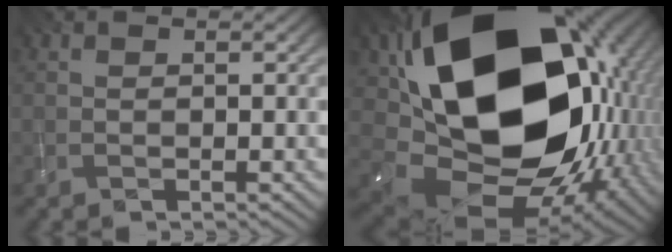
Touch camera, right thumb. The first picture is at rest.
{"total": 22.3, "force": [3.2, 15.8, 15.4], "torque": [-0.310, -0.065, 0.111]}